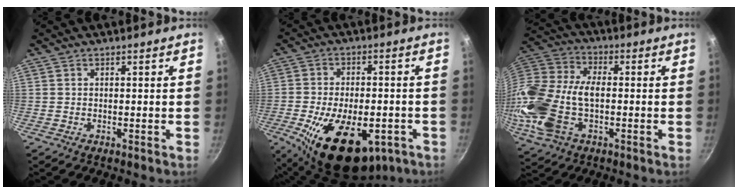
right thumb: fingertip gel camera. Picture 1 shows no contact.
{"total": 18.1, "force": [-6.9, 9.9, 13.5], "torque": [-0.202, 0.011, -0.092]}
{"total": 20.7, "force": [-3.2, 12.5, 16.1], "torque": [-0.353, 0.022, -0.065]}